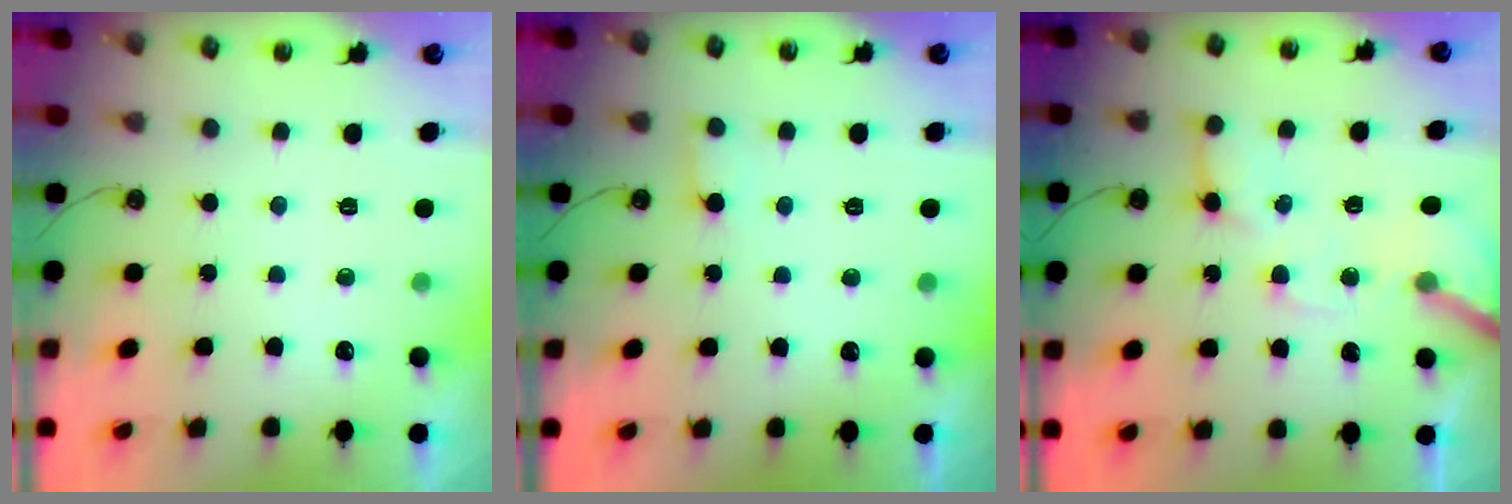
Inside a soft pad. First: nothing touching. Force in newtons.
{"total": 3.3, "press": 3.3, "slide": 0.3}
{"total": 12.5, "press": 12.3, "slide": 2.0}